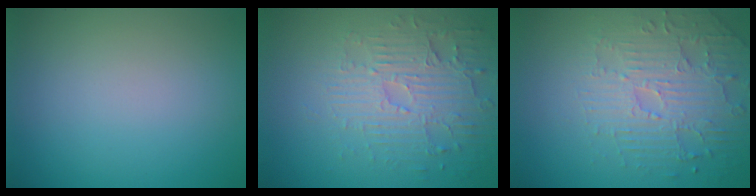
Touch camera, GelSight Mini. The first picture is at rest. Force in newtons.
{"total": 4.1, "press": 3.7, "slide": 1.7}
{"total": 4.7, "press": 4.0, "slide": 2.5}